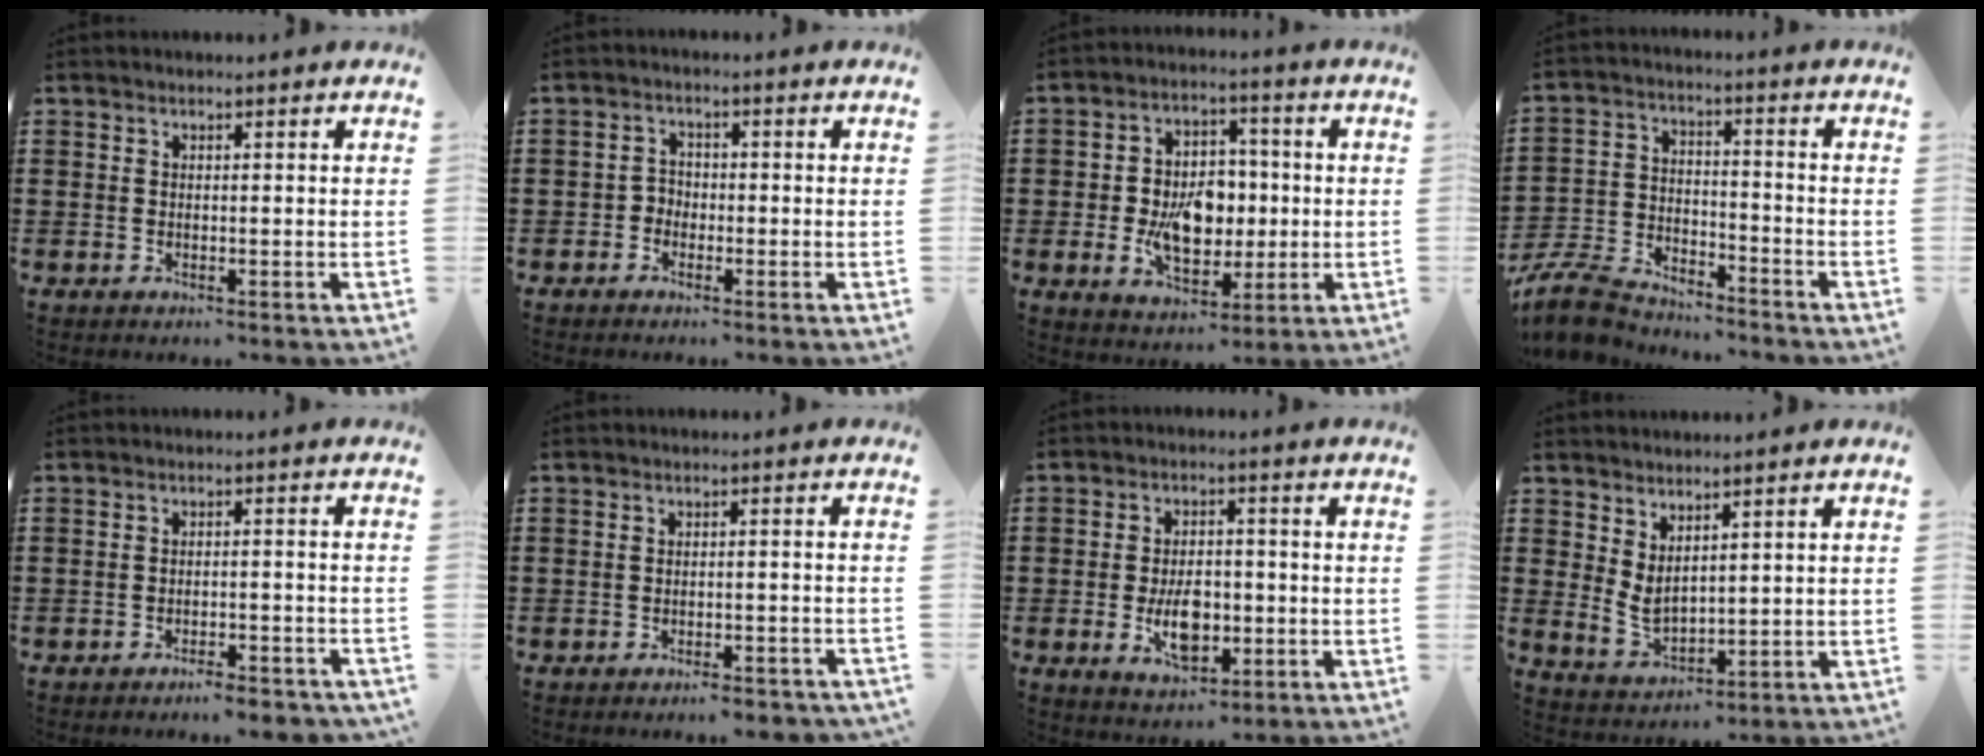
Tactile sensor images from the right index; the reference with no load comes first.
{"total": 1.8, "force": [-1.2, 1.3, 0.2], "torque": [-0.009, 0.005, -0.026]}
{"total": 9.3, "force": [-1.0, 6.3, 6.8], "torque": [-0.124, 0.011, -0.018]}
{"total": 7.7, "force": [-7.3, 1.8, 1.9], "torque": [-0.055, 0.012, -0.146]}
{"total": 2.8, "force": [-2.7, 0.0, 0.6], "torque": [-0.011, 0.001, -0.055]}
{"total": 2.1, "force": [-2.1, -0.1, 0.5], "torque": [-0.009, 0.001, -0.042]}
{"total": 6.9, "force": [-1.6, 4.0, 5.4], "torque": [-0.083, -0.006, -0.032]}
{"total": 3.3, "force": [2.0, 1.8, 1.9], "torque": [-0.052, -0.007, 0.036]}